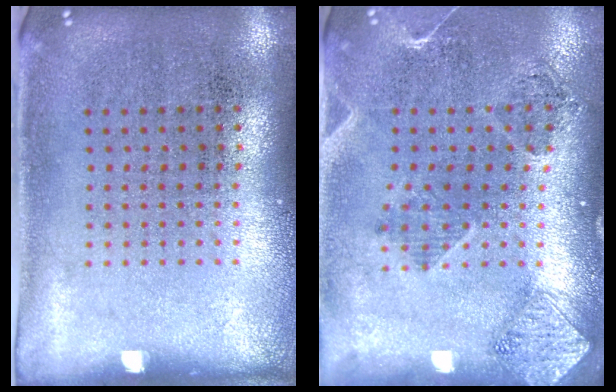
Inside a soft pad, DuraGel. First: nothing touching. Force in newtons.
{"total": 1.7, "press": 1.6, "slide": 0.7}